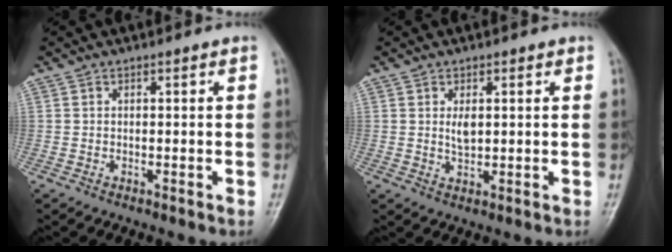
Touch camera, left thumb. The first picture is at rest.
{"total": 2.8, "force": [0.8, 1.6, 2.2], "torque": [-0.030, -0.008, 0.014]}